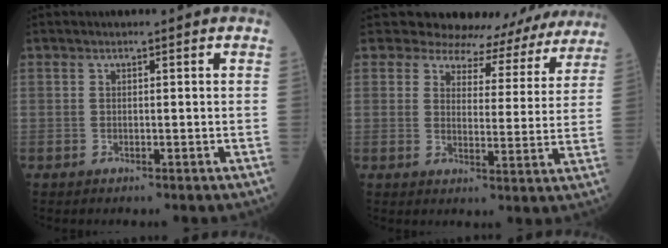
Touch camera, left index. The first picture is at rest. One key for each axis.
{"total": 14.2, "fx": 13.4, "fy": 4.9, "fz": 0.5, "tx": 0.028, "ty": -0.033, "tz": 0.125}